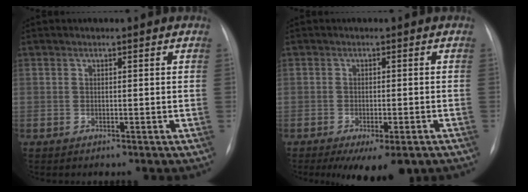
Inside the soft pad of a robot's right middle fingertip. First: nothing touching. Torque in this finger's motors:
{"motor_torque": [1.16, -0.98, 0.19, 0.05]}